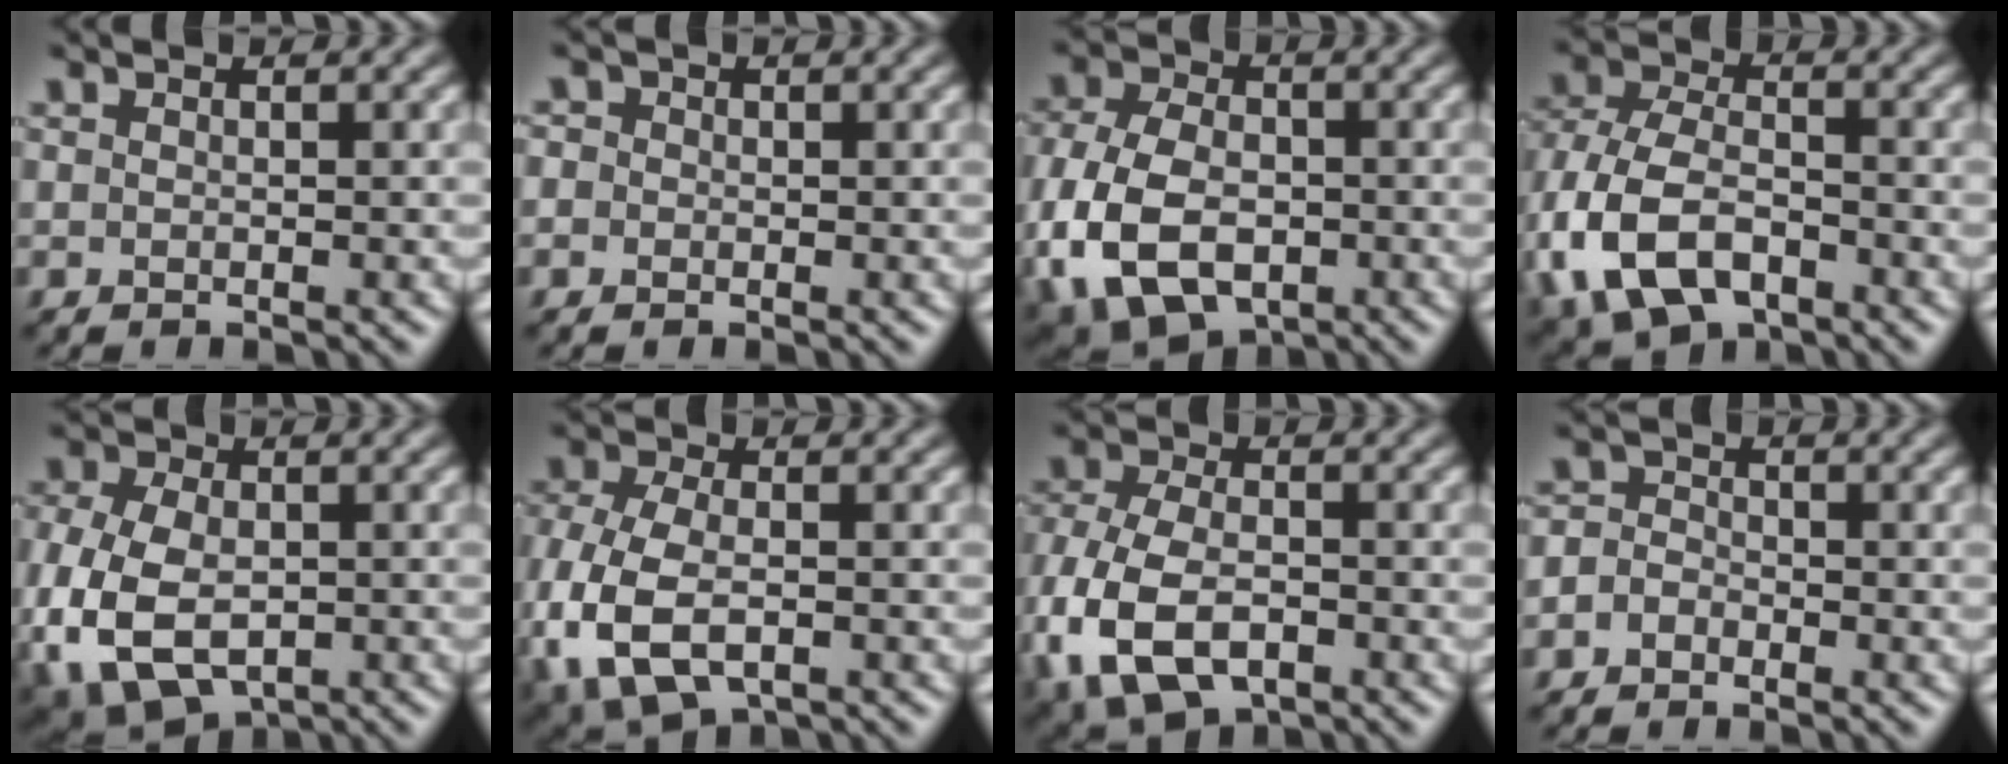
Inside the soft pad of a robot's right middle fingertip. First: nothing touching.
{"total": 1.5, "force": [0.3, 1.4, 0.5], "torque": [-0.001, 0.002, -0.012]}
{"total": 11.7, "force": [-4.0, 7.7, 7.9], "torque": [-0.176, -0.027, -0.065]}
{"total": 10.7, "force": [-4.0, 6.7, 7.3], "torque": [-0.174, -0.008, -0.084]}
{"total": 10.2, "force": [-3.7, 6.4, 7.0], "torque": [-0.159, -0.032, -0.060]}
{"total": 9.3, "force": [-3.2, 5.5, 6.7], "torque": [-0.168, -0.023, -0.058]}
{"total": 9.8, "force": [-3.5, 6.2, 6.8], "torque": [-0.165, -0.018, -0.068]}
{"total": 2.0, "force": [-0.8, 1.7, 0.8], "torque": [0.001, 0.009, -0.026]}